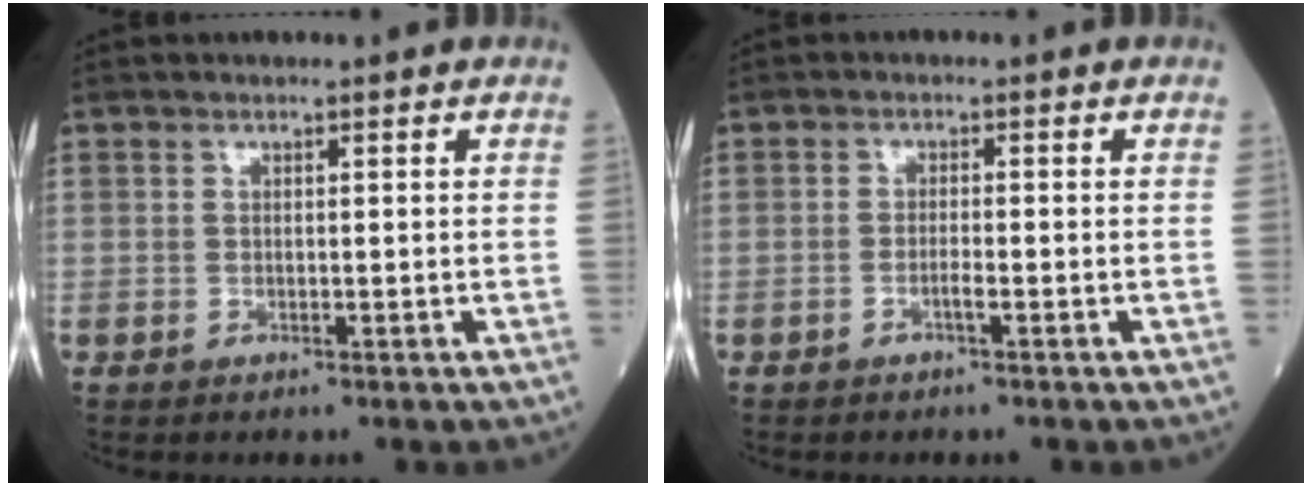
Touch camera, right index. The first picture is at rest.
{"total": 1.3, "force": [-0.8, 0.0, 1.0], "torque": [-0.021, 0.001, -0.016]}